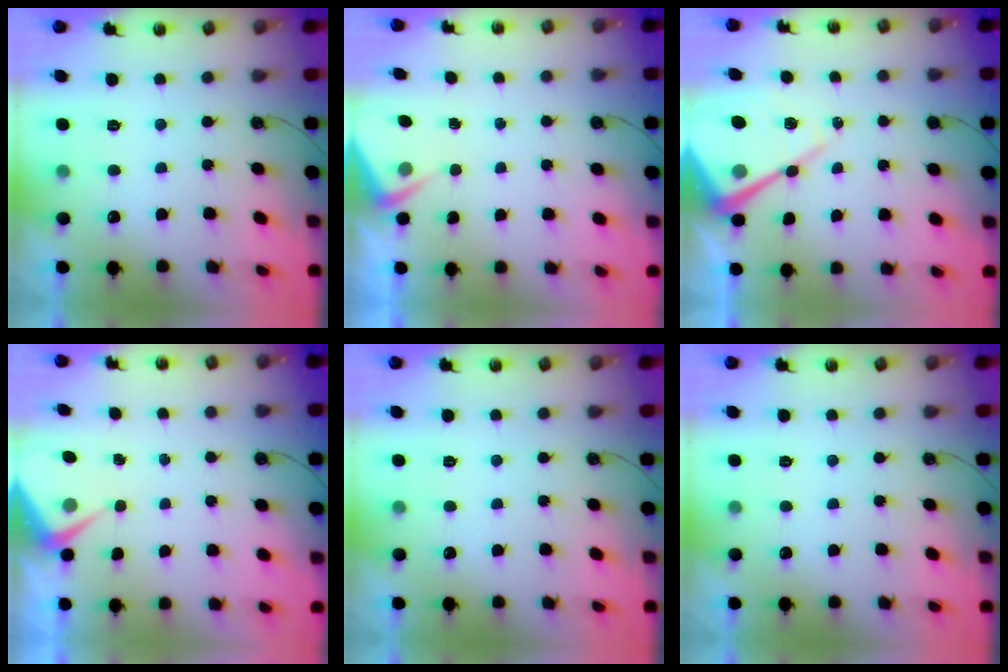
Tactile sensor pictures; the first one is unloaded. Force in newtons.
{"total": 3.0, "press": 3.0, "slide": 0.4}
{"total": 13.7, "press": 13.6, "slide": 1.2}
{"total": 4.0, "press": 4.0, "slide": 0.5}
{"total": 0.0}
{"total": 0.0}